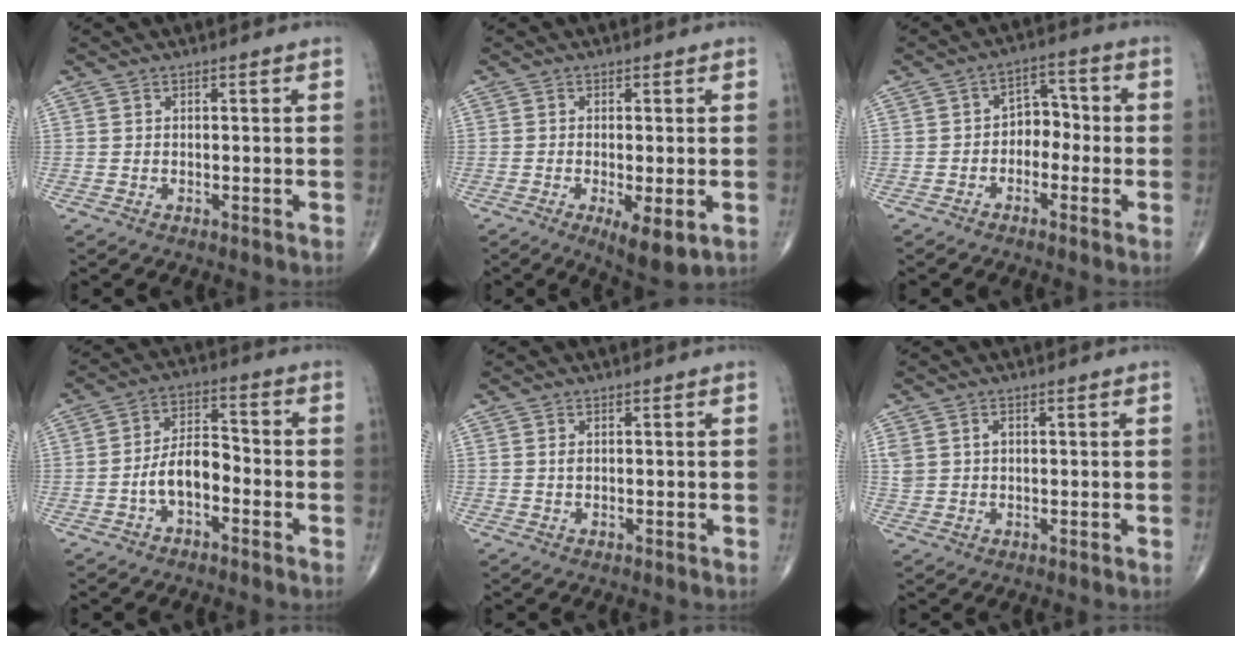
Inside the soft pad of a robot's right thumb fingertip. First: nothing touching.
{"total": 6.5, "force": [-2.1, 2.0, 5.8], "torque": [-0.095, -0.019, -0.028]}
{"total": 5.3, "force": [-1.5, 3.9, 3.2], "torque": [-0.017, 0.031, -0.040]}
{"total": 7.5, "force": [-2.7, 4.0, 5.7], "torque": [-0.091, 0.038, -0.055]}
{"total": 0.8, "force": [0.2, 0.5, 0.6], "torque": [-0.013, 0.002, 0.006]}
{"total": 3.8, "force": [1.0, 2.9, 2.3], "torque": [-0.049, 0.007, 0.029]}